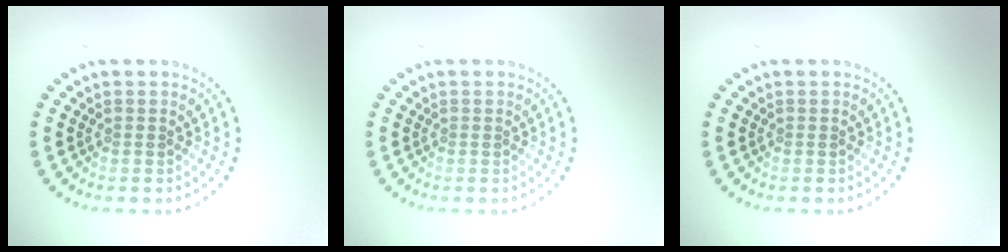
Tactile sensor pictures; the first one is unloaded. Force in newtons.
{"total": 0.0}
{"total": 0.0}